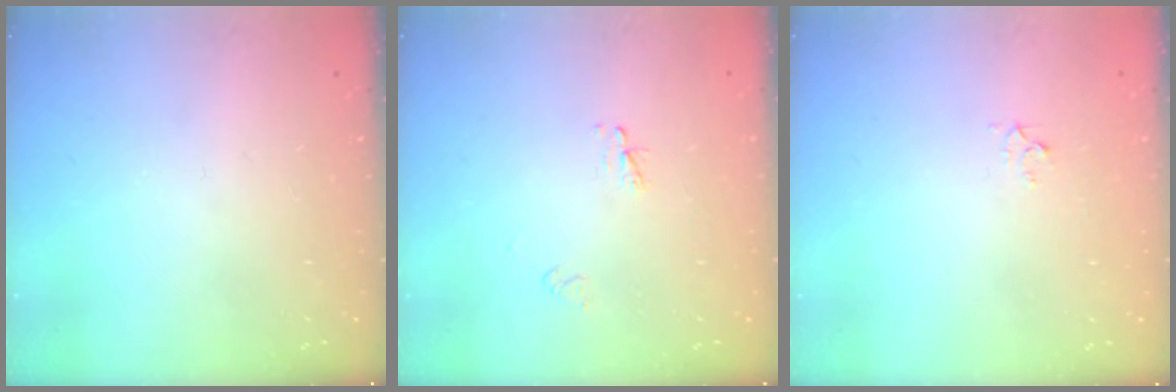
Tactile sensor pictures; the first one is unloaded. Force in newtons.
{"total": 2.3, "press": 2.2, "slide": 0.2}
{"total": 2.3, "press": 2.3, "slide": 0.2}